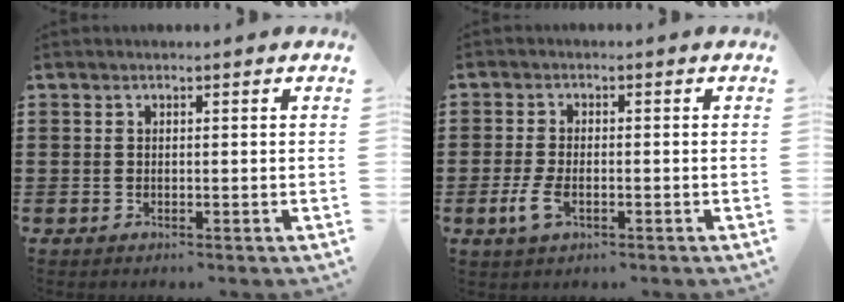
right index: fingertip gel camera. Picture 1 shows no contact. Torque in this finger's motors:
{"motor_torque": [1.12, 1.02, 0.16, 0.08]}